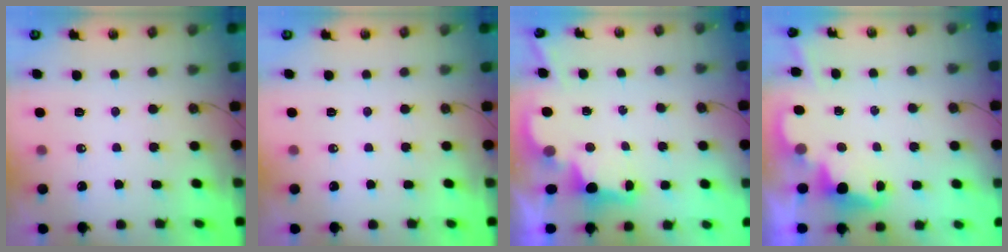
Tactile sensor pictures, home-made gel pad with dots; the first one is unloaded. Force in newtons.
{"total": 0.0}
{"total": 2.6, "press": 2.5, "slide": 0.9}
{"total": 2.5, "press": 2.4, "slide": 0.6}